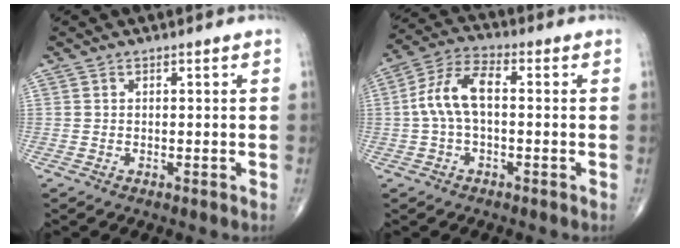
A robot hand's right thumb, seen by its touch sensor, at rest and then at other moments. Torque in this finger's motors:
{"motor_torque": [0.38, 0.31, 0.84, -0.11, 0.07]}